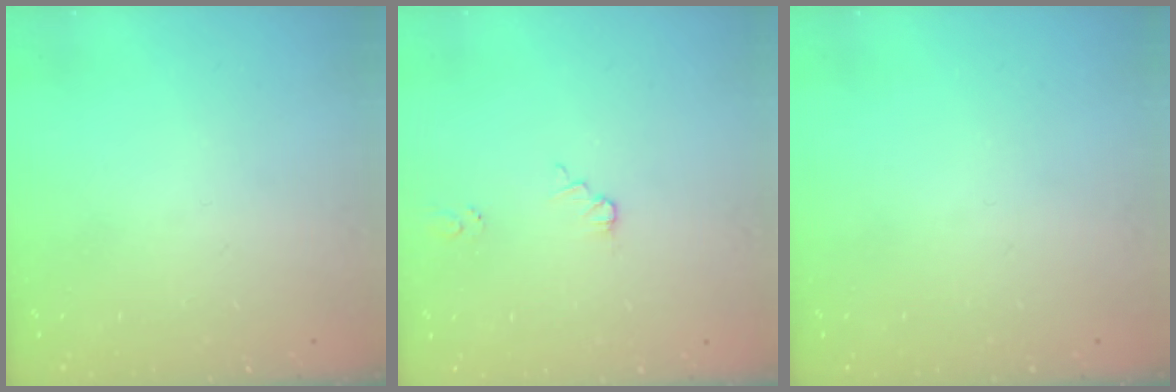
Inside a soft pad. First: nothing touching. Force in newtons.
{"total": 1.5, "press": 1.5, "slide": 0.1}
{"total": 0.0}